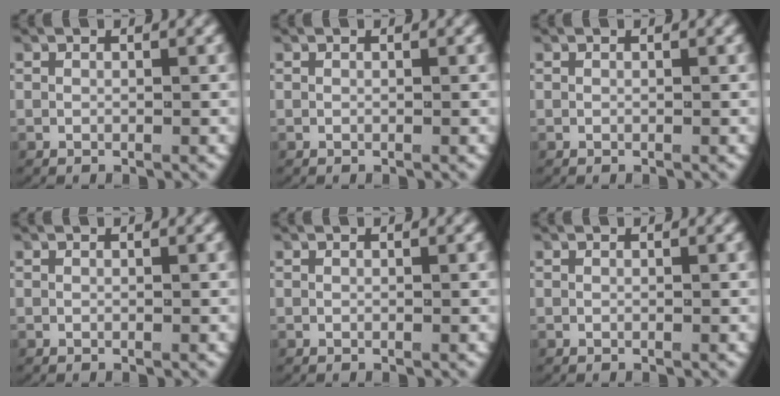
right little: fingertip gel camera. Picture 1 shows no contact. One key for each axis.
{"total": 0.0}
{"total": 0.0}
{"total": 0.0}
{"total": 0.0}
{"total": 0.0}